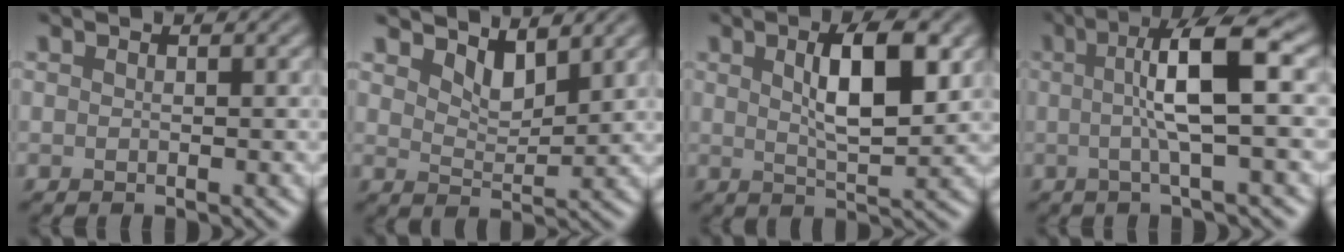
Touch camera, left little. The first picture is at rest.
{"total": 2.7, "force": [2.3, 0.8, 1.2], "torque": [-0.032, -0.011, 0.035]}
{"total": 6.1, "force": [1.6, 2.0, 5.5], "torque": [-0.091, 0.003, 0.024]}
{"total": 6.5, "force": [0.4, 1.0, 6.4], "torque": [-0.106, 0.013, -0.001]}